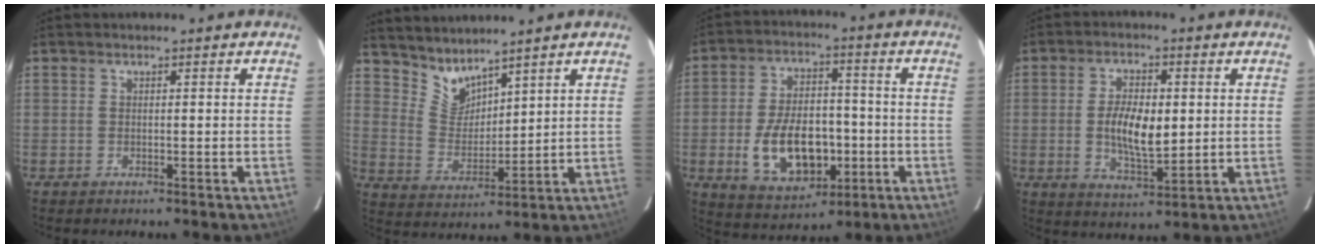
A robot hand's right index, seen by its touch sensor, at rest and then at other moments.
{"total": 6.4, "force": [5.9, 1.9, 1.8], "torque": [-0.030, -0.007, 0.123]}
{"total": 14.6, "force": [-3.7, 8.7, 11.2], "torque": [-0.222, 0.006, -0.041]}
{"total": 8.9, "force": [0.1, 4.1, 8.0], "torque": [-0.149, -0.002, 0.007]}